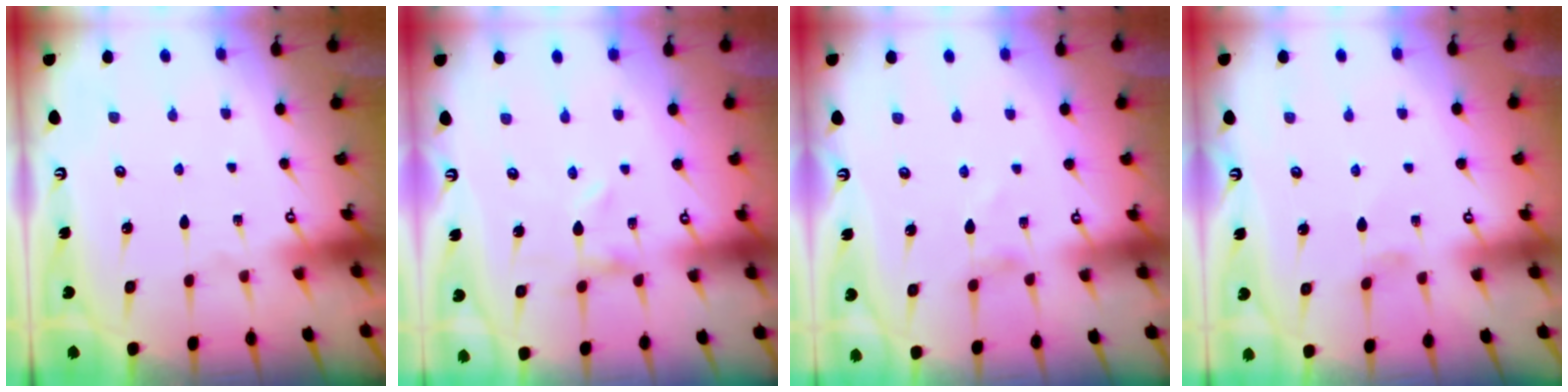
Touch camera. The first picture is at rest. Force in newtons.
{"total": 0.0}
{"total": 0.0}
{"total": 0.9, "press": 0.8, "slide": 0.3}